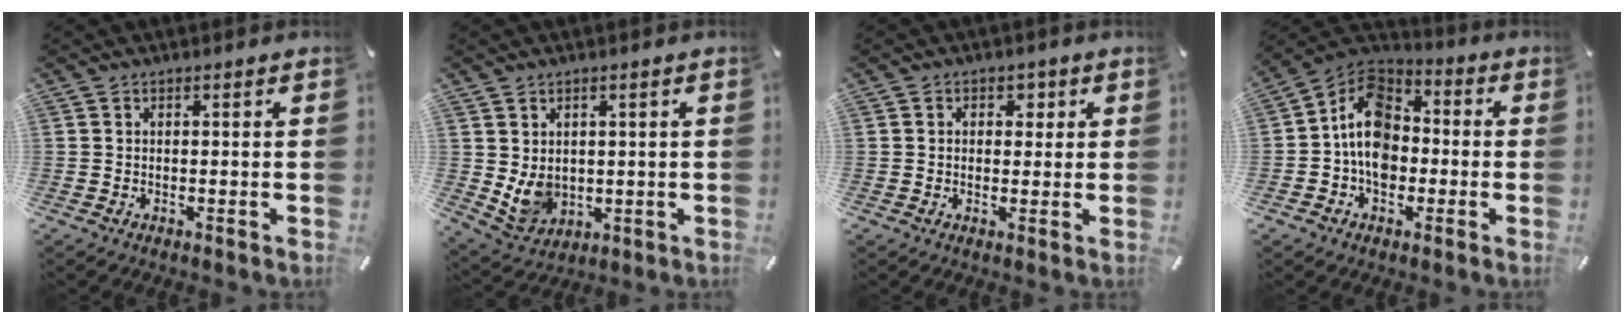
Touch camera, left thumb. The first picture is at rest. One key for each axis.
{"total": 6.9, "fx": 1.5, "fy": 6.2, "fz": 2.8, "tx": -0.064, "ty": -0.014, "tz": 0.028}
{"total": 2.8, "fx": 0.3, "fy": 2.5, "fz": 1.3, "tx": -0.004, "ty": -0.002, "tz": -0.003}
{"total": 11.6, "fx": -2.2, "fy": 9.3, "fz": 6.7, "tx": -0.132, "ty": 0.020, "tz": -0.044}